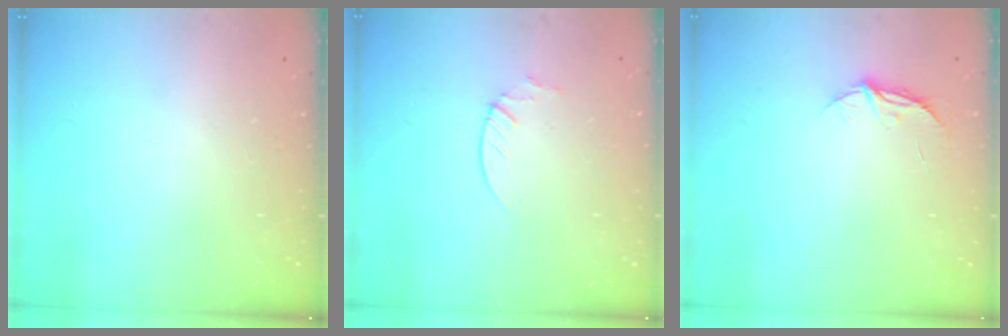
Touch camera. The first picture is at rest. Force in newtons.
{"total": 1.9, "press": 1.9, "slide": 0.2}
{"total": 5.3, "press": 5.3, "slide": 0.5}